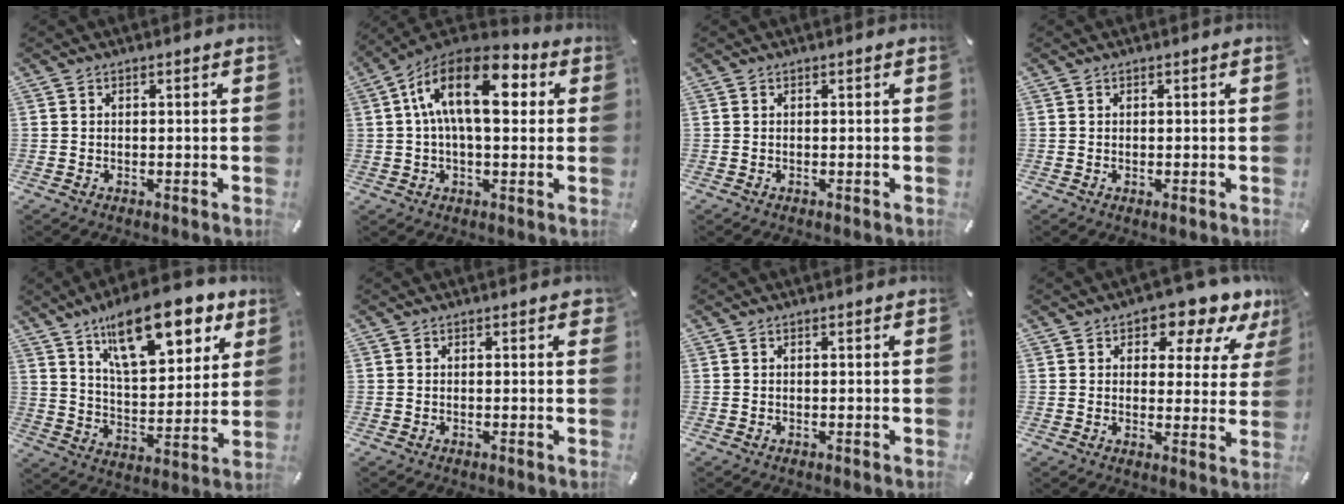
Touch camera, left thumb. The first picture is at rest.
{"total": 16.4, "force": [3.9, 8.6, 13.4], "torque": [-0.235, -0.008, 0.060]}
{"total": 0.0}
{"total": 0.8, "force": [0.0, 0.1, 0.8], "torque": [-0.014, -0.002, 0.000]}
{"total": 19.8, "force": [12.5, 8.8, 12.6], "torque": [-0.192, -0.063, 0.208]}
{"total": 0.8, "force": [0.3, 0.4, 0.6], "torque": [-0.004, 0.001, 0.002]}
{"total": 0.0}
{"total": 9.1, "force": [6.8, 4.5, 4.2], "torque": [-0.047, -0.051, 0.112]}